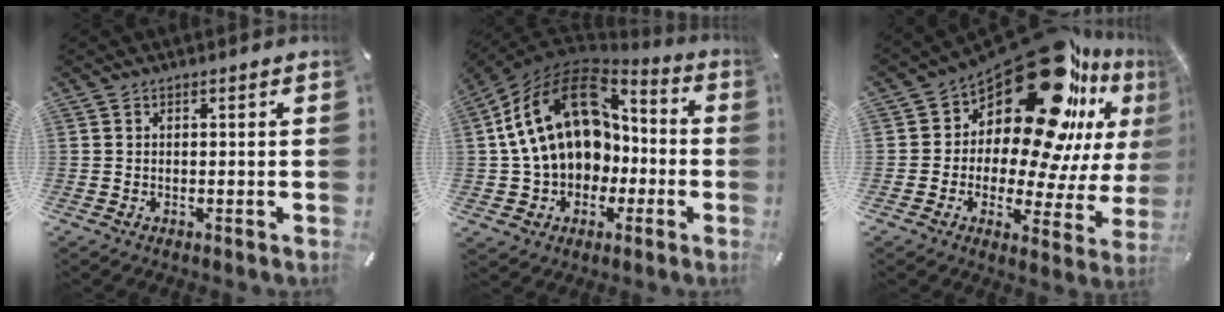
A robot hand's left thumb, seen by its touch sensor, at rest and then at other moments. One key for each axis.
{"total": 21.4, "fx": 2.6, "fy": 16.5, "fz": 13.4, "tx": -0.257, "ty": 0.006, "tz": 0.054}
{"total": 25.7, "fx": 15.2, "fy": 12.3, "fz": 16.7, "tx": -0.243, "ty": -0.135, "tz": 0.255}